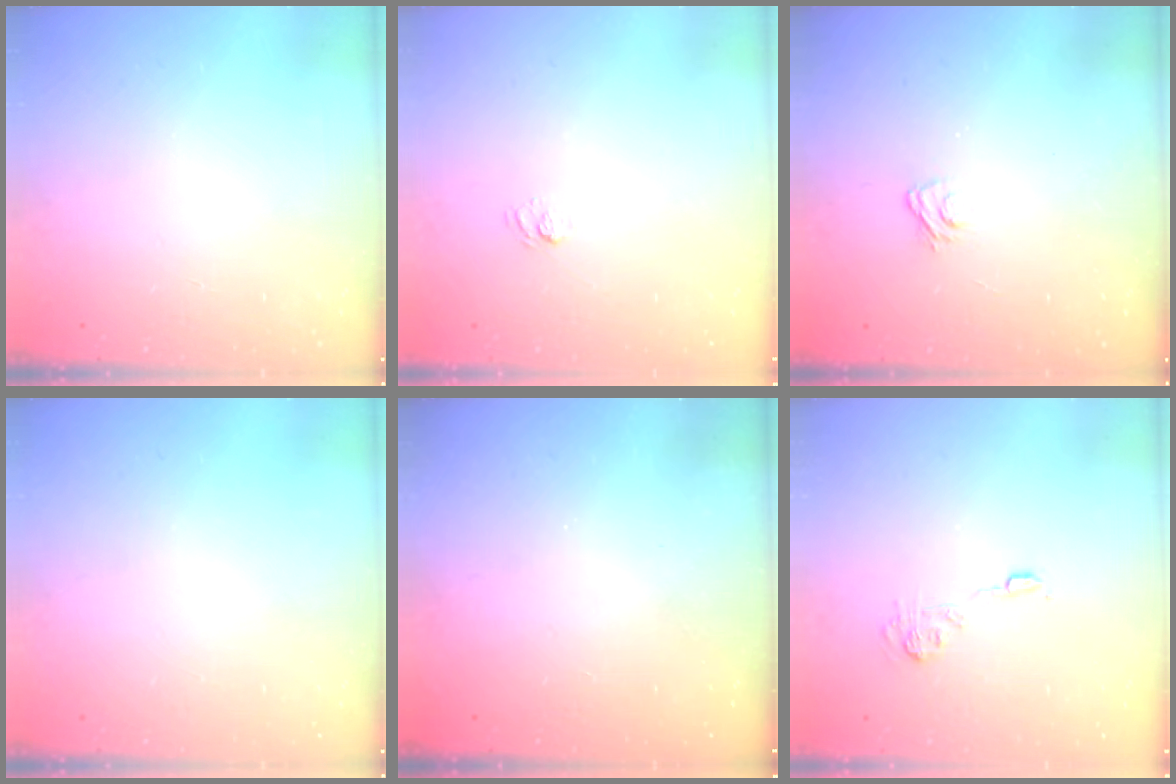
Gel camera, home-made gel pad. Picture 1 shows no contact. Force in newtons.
{"total": 4.5, "press": 4.3, "slide": 1.2}
{"total": 2.9, "press": 2.6, "slide": 1.2}
{"total": 0.0}
{"total": 2.3, "press": 2.2, "slide": 0.8}
{"total": 7.8, "press": 7.8, "slide": 0.6}